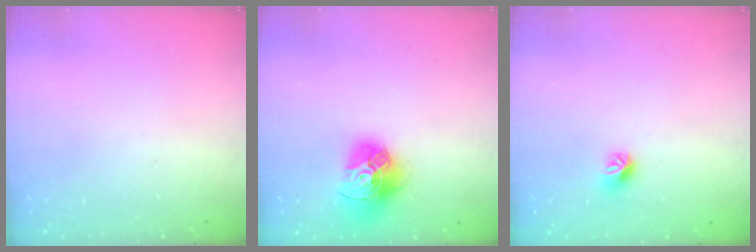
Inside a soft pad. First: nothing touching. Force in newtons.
{"total": 15.5, "press": 15.4, "slide": 1.7}
{"total": 8.0, "press": 7.9, "slide": 0.6}